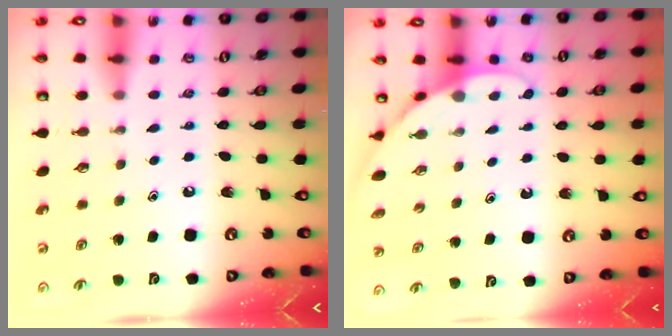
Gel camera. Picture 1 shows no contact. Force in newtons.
{"total": 5.0, "press": 5.0, "slide": 0.4}